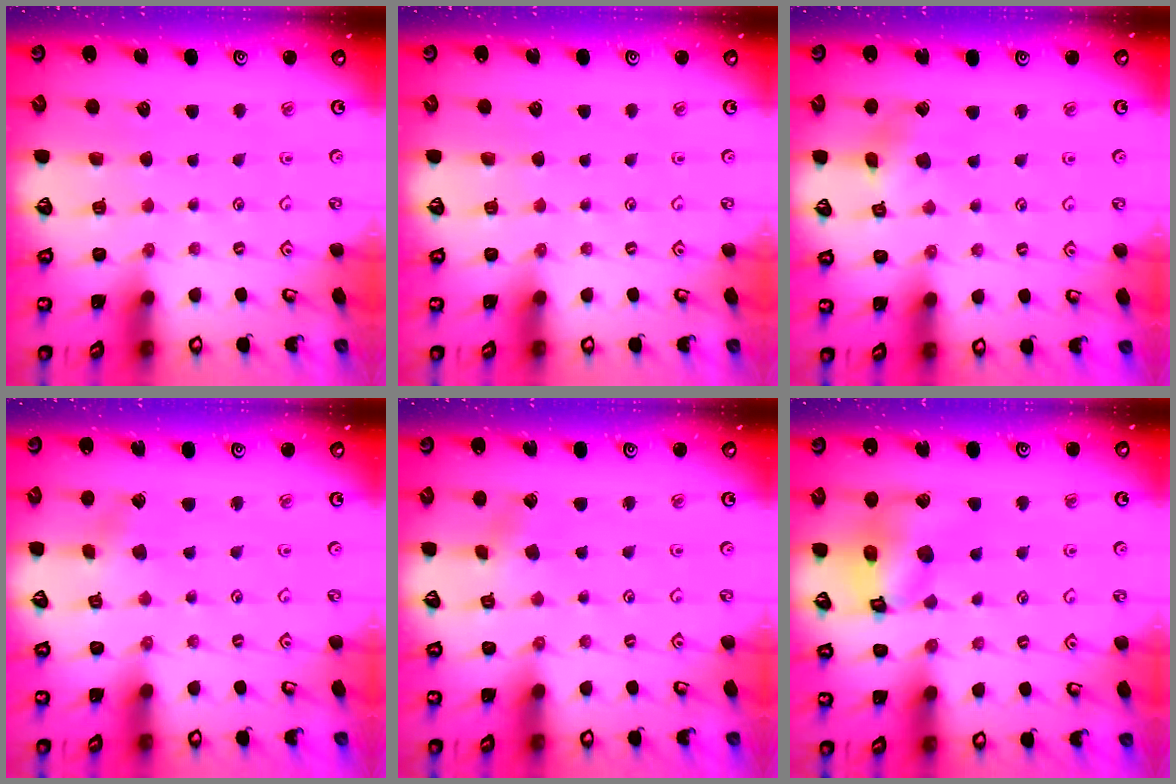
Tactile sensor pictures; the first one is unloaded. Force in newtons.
{"total": 0.0}
{"total": 4.4, "press": 4.4, "slide": 0.6}
{"total": 2.1, "press": 2.1, "slide": 0.3}
{"total": 1.8, "press": 1.7, "slide": 0.6}
{"total": 14.4, "press": 14.3, "slide": 1.8}